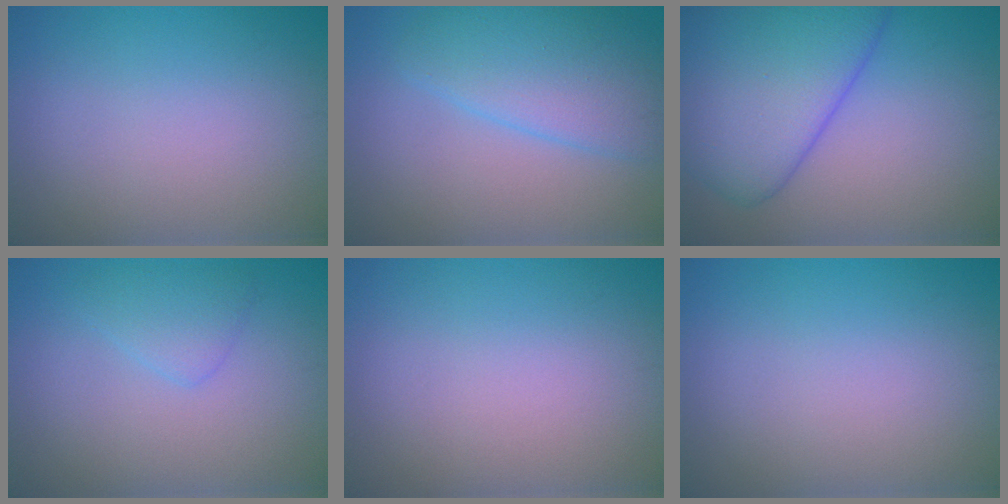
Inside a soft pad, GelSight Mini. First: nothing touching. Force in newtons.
{"total": 5.1, "press": 5.1, "slide": 0.3}
{"total": 9.0, "press": 9.0, "slide": 0.6}
{"total": 1.8, "press": 1.8, "slide": 0.2}
{"total": 0.0}
{"total": 0.0}